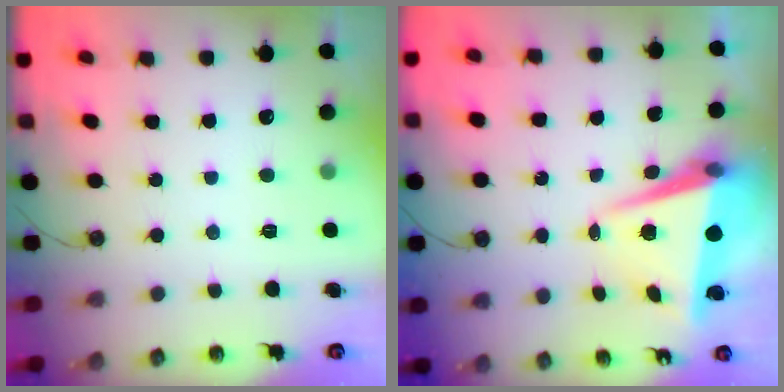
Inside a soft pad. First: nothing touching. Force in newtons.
{"total": 8.1, "press": 7.9, "slide": 1.8}